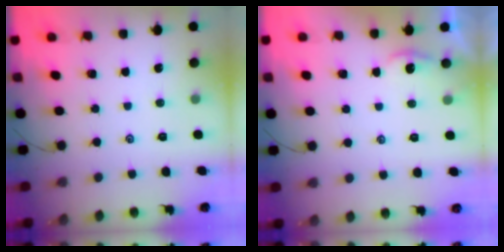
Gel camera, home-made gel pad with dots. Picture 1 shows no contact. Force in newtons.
{"total": 1.9, "press": 1.9, "slide": 0.2}